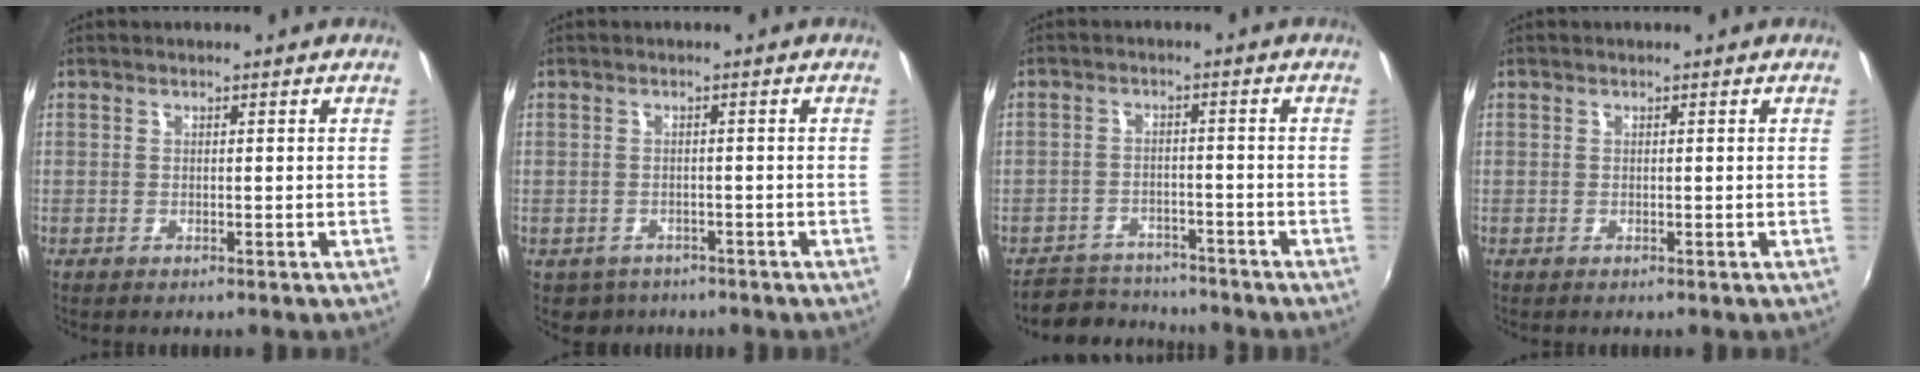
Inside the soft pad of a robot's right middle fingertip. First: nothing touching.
{"total": 3.1, "force": [-2.1, 2.3, 0.4], "torque": [-0.016, -0.005, -0.029]}
{"total": 7.3, "force": [-6.6, 3.1, 0.6], "torque": [-0.033, 0.013, -0.099]}
{"total": 0.0}